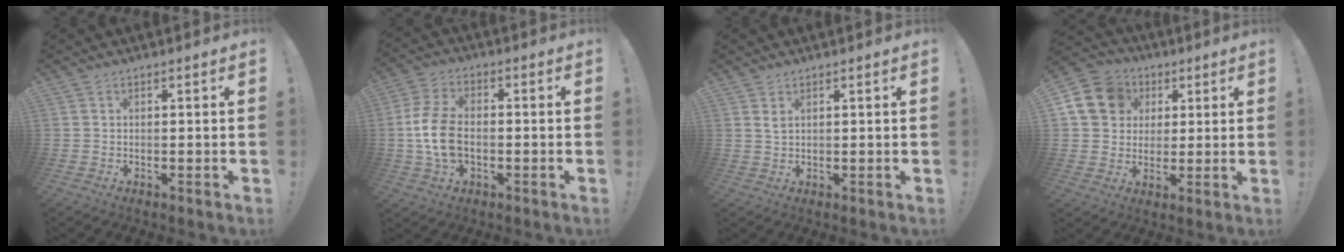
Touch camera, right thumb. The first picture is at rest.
{"total": 12.2, "force": [-1.8, 7.8, 9.2], "torque": [-0.187, 0.006, -0.028]}
{"total": 2.1, "force": [1.2, 0.8, 1.5], "torque": [-0.025, -0.002, 0.021]}
{"total": 14.2, "force": [4.5, 12.1, 5.9], "torque": [-0.074, -0.010, 0.093]}